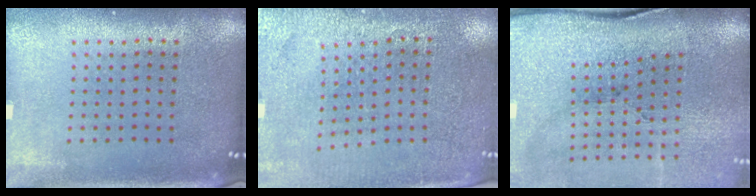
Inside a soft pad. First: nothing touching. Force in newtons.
{"total": 2.8, "press": 2.8, "slide": 0.5}
{"total": 4.5, "press": 3.6, "slide": 2.6}